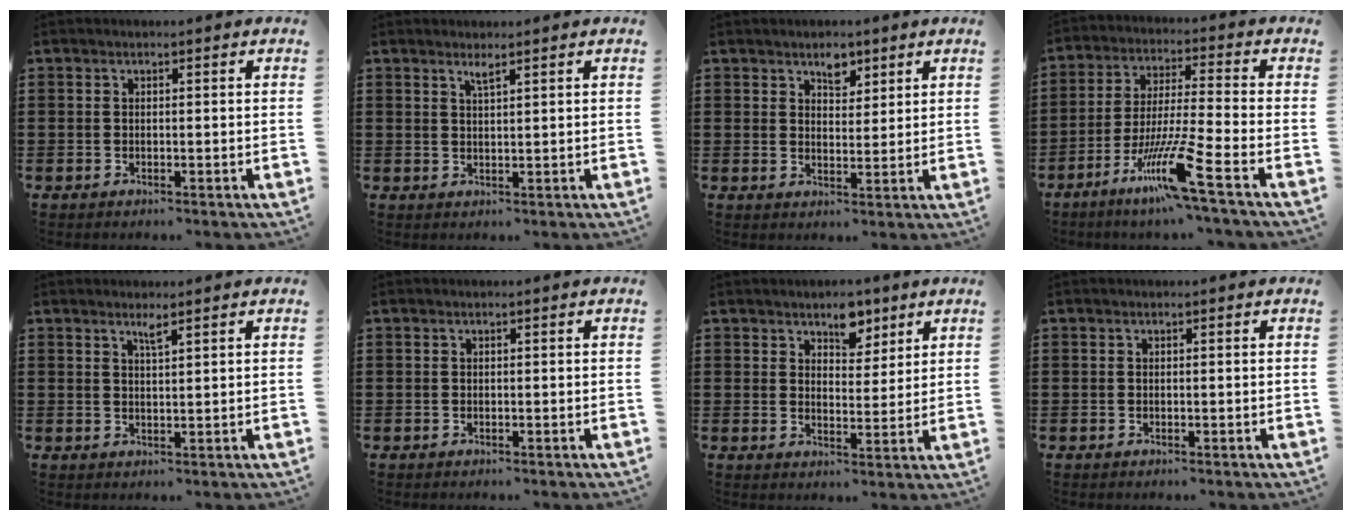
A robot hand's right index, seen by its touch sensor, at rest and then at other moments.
{"total": 1.4, "force": [1.1, 0.0, 0.8], "torque": [-0.017, 0.000, 0.019]}
{"total": 3.7, "force": [2.7, 1.9, 1.6], "torque": [-0.022, 0.000, 0.046]}
{"total": 11.5, "force": [-6.6, 0.0, 9.4], "torque": [-0.200, -0.013, -0.129]}
{"total": 1.7, "force": [1.3, 0.0, 1.1], "torque": [-0.023, -0.002, 0.023]}
{"total": 0.0}
{"total": 5.5, "force": [4.0, 3.1, 2.2], "torque": [-0.027, -0.003, 0.067]}
{"total": 0.0}